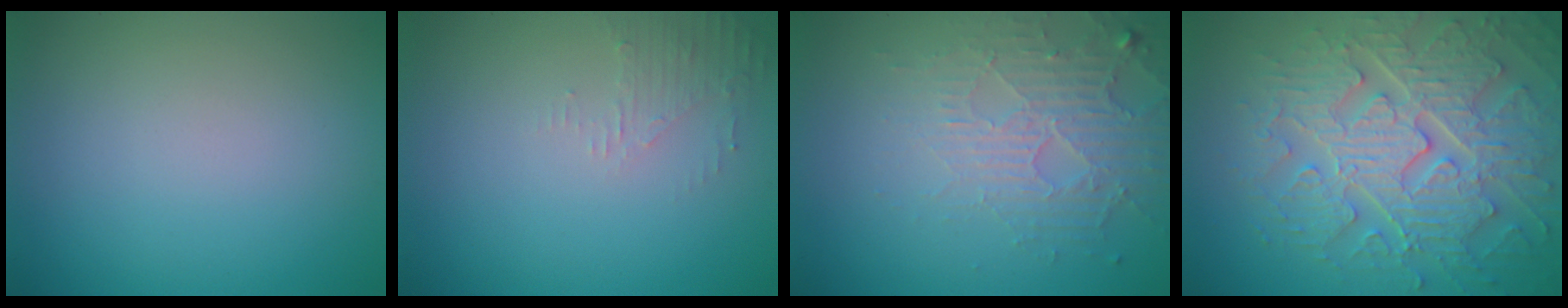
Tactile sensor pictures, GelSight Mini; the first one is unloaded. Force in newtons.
{"total": 1.6, "press": 1.5, "slide": 0.4}
{"total": 5.2, "press": 3.3, "slide": 4.1}
{"total": 8.5, "press": 6.5, "slide": 5.4}